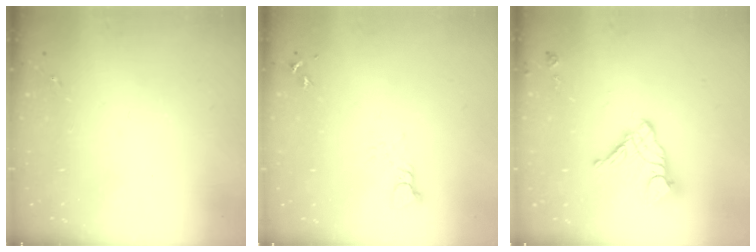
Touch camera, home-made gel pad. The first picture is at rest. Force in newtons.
{"total": 3.1, "press": 3.1, "slide": 0.3}
{"total": 13.5, "press": 13.4, "slide": 1.3}